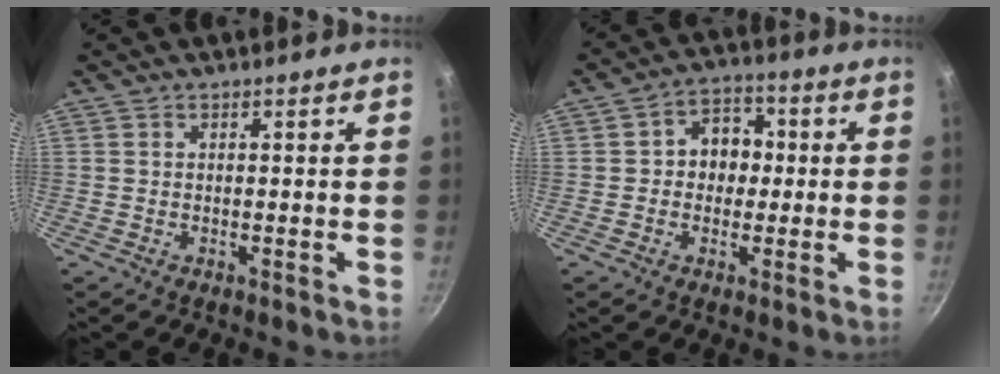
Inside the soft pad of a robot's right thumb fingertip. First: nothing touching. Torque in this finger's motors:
{"motor_torque": [-0.36, 0.54, -0.09, 0.02, 0.13]}